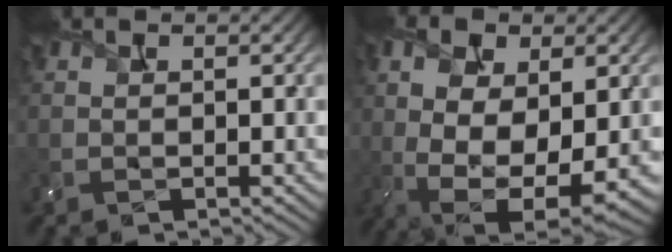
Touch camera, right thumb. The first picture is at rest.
{"total": 13.5, "force": [-1.1, 7.0, 11.4], "torque": [-0.209, -0.015, -0.010]}